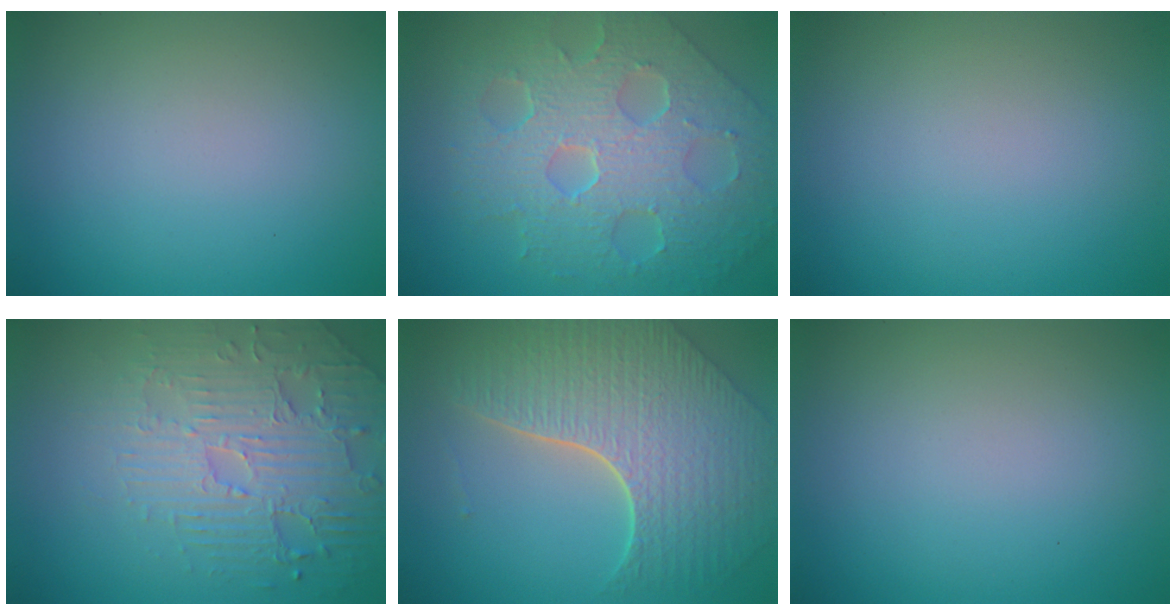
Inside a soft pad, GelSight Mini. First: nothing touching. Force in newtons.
{"total": 8.7, "press": 6.1, "slide": 6.1}
{"total": 0.0}
{"total": 4.4, "press": 4.2, "slide": 1.4}
{"total": 8.6, "press": 6.2, "slide": 6.0}
{"total": 0.0}